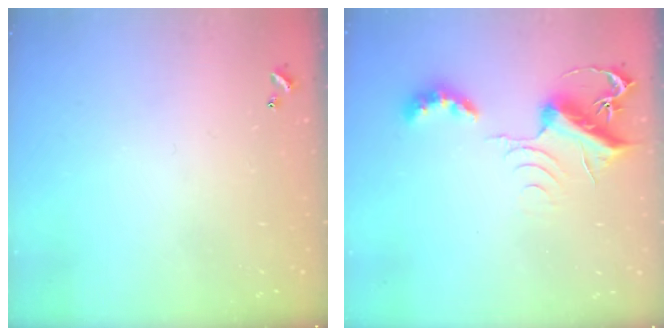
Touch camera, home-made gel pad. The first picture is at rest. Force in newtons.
{"total": 10.3, "press": 10.2, "slide": 1.0}